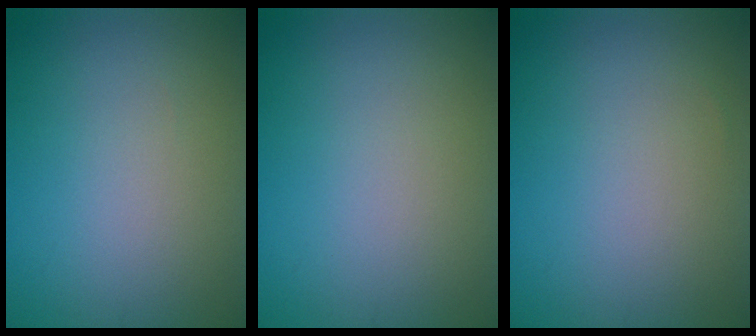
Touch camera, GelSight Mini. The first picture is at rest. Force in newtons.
{"total": 0.0}
{"total": 0.0}